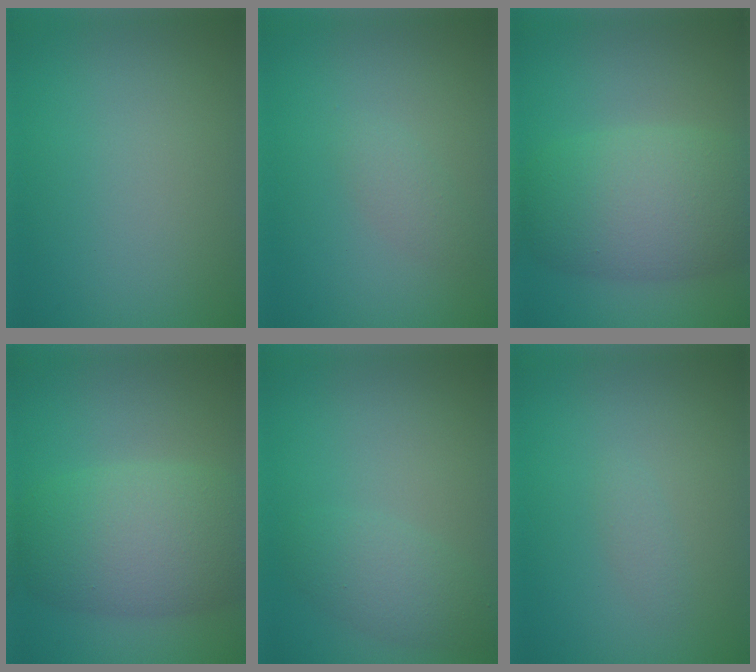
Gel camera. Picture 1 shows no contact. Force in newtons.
{"total": 1.3, "press": 1.3, "slide": 0.1}
{"total": 8.0, "press": 8.0, "slide": 0.2}
{"total": 8.0, "press": 8.0, "slide": 0.2}
{"total": 2.6, "press": 2.6, "slide": 0.2}
{"total": 0.8, "press": 0.8, "slide": 0.1}